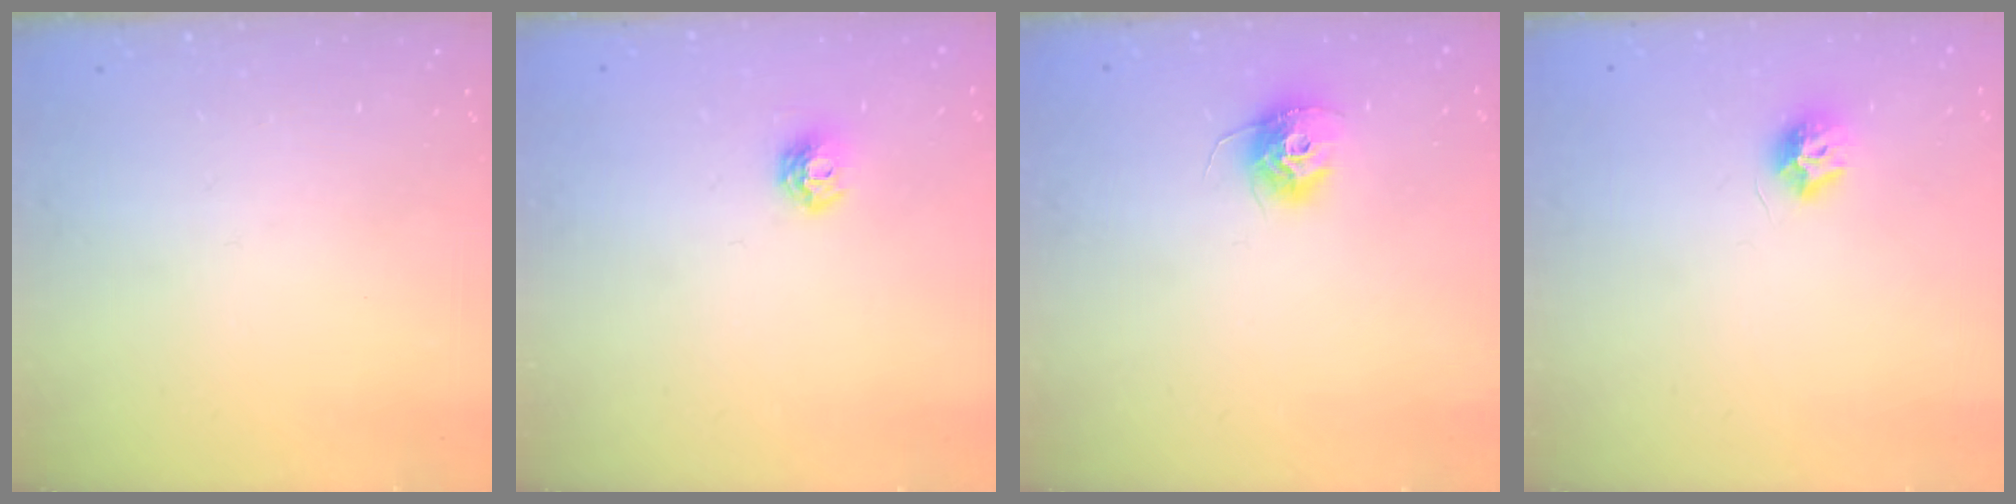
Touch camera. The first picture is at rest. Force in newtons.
{"total": 5.2, "press": 5.2, "slide": 0.5}
{"total": 10.3, "press": 10.3, "slide": 0.4}
{"total": 7.6, "press": 7.6, "slide": 0.2}